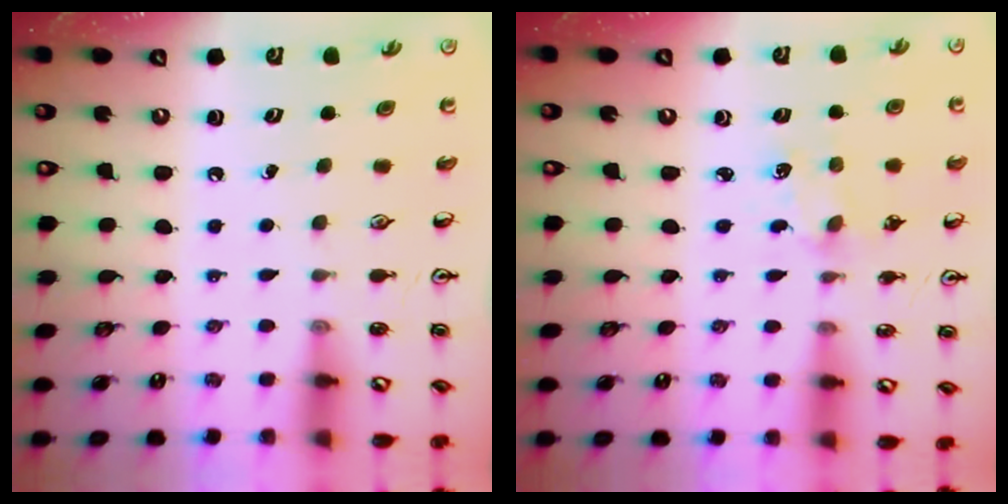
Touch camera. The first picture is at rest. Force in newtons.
{"total": 2.5, "press": 2.4, "slide": 0.4}